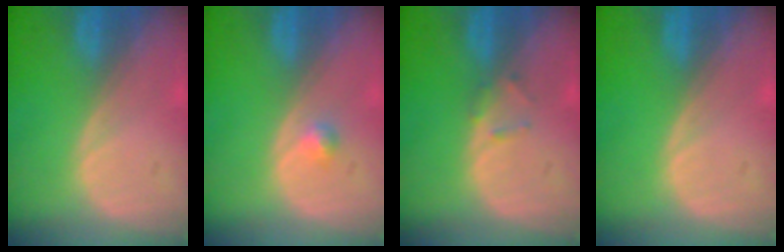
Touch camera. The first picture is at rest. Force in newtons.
{"total": 1.5, "press": 1.3, "slide": 0.8}
{"total": 1.3, "press": 1.3, "slide": 0.4}
{"total": 0.0}